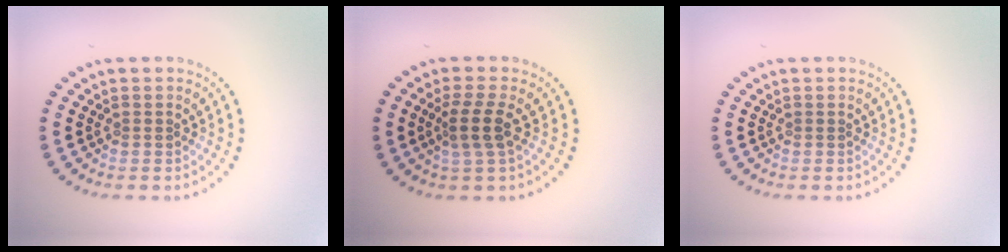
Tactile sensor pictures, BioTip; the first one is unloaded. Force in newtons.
{"total": 2.5, "press": 2.0, "slide": 1.5}
{"total": 0.0}